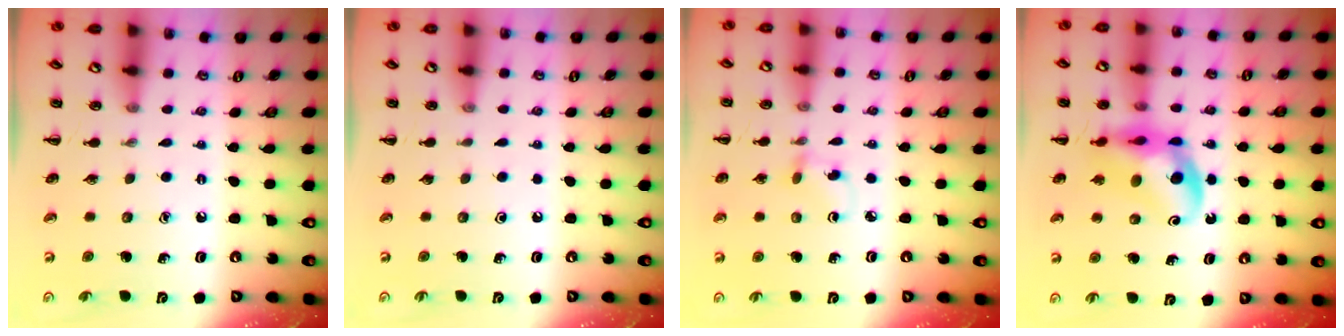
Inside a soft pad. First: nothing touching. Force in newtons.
{"total": 0.0}
{"total": 1.6, "press": 1.4, "slide": 0.7}
{"total": 11.2, "press": 10.8, "slide": 3.0}